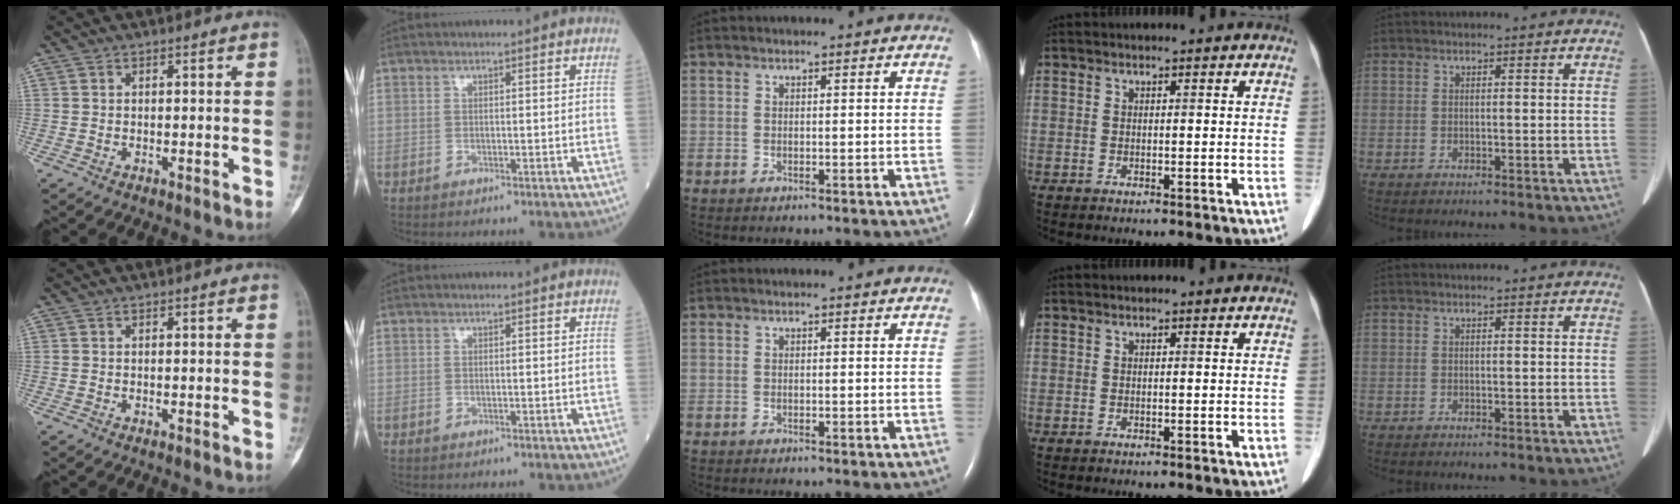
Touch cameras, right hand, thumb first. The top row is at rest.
{}